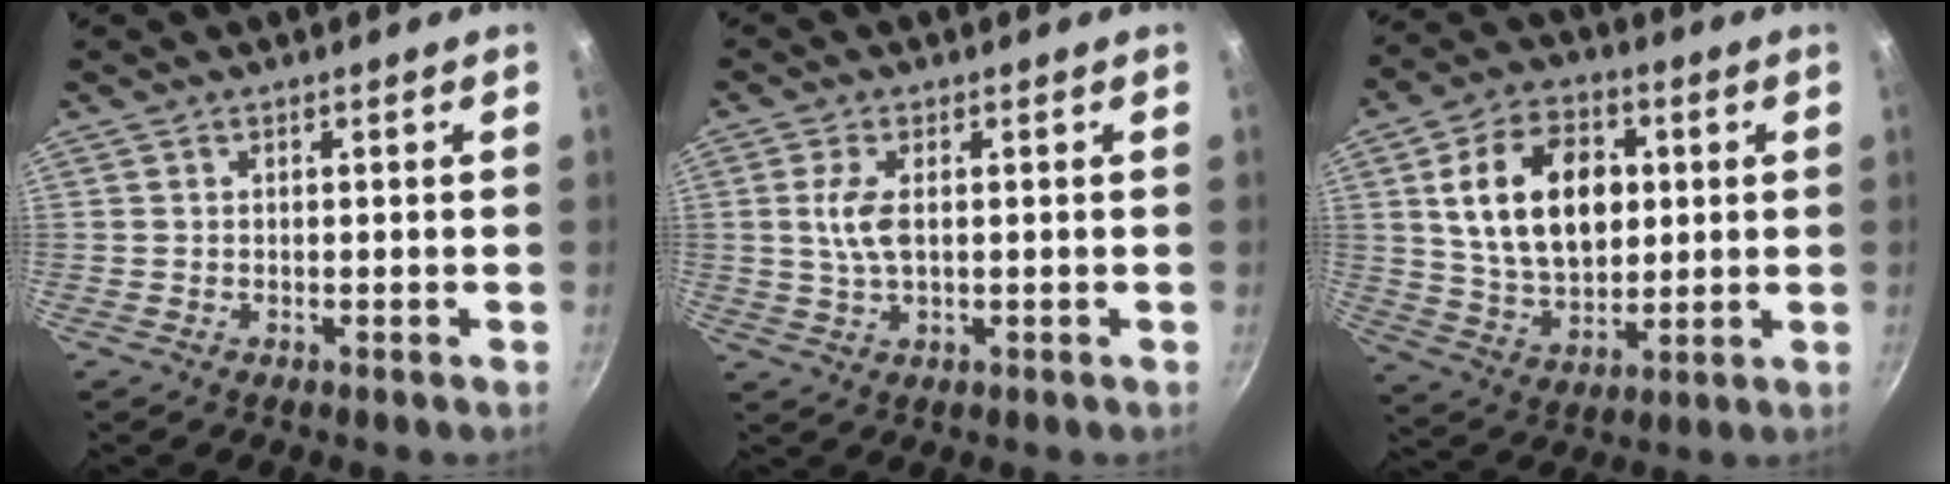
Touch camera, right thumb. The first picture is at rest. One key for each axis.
{"total": 5.2, "fx": 0.6, "fy": 2.4, "fz": 4.6, "tx": -0.096, "ty": 0.001, "tz": 0.012}
{"total": 18.3, "fx": 3.5, "fy": 12.2, "fz": 13.1, "tx": -0.197, "ty": -0.003, "tz": 0.063}